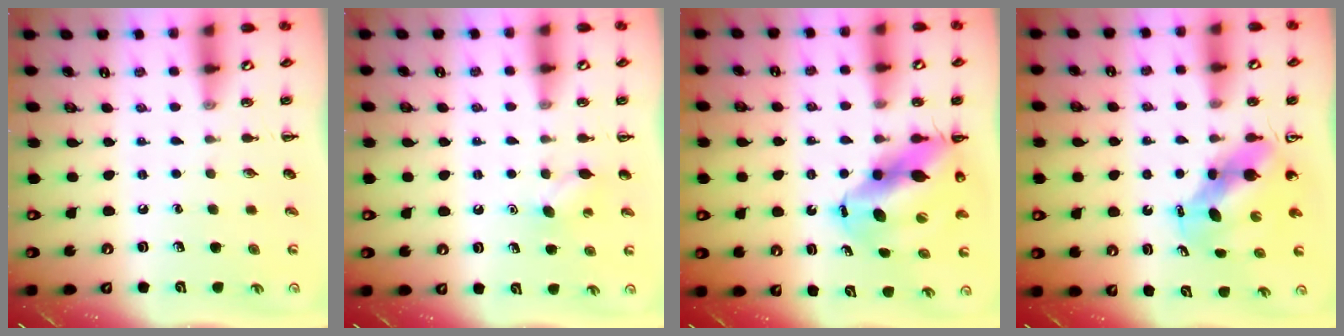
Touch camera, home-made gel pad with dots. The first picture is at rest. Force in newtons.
{"total": 5.4, "press": 5.2, "slide": 1.2}
{"total": 12.7, "press": 12.3, "slide": 3.1}
{"total": 5.8, "press": 5.6, "slide": 1.4}